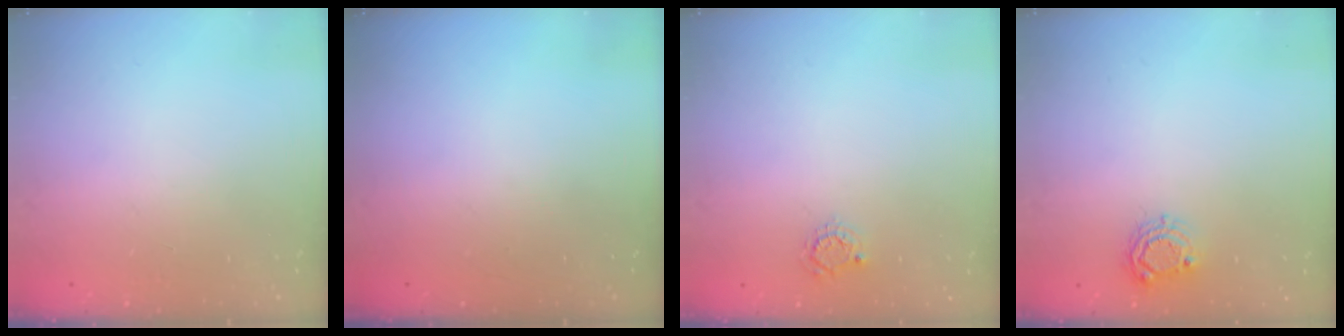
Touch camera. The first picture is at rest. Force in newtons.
{"total": 0.0}
{"total": 2.5, "press": 2.5, "slide": 0.4}
{"total": 6.0, "press": 6.0, "slide": 0.4}